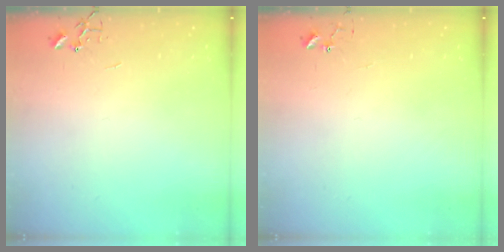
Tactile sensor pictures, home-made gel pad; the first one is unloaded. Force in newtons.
{"total": 4.8, "press": 4.8, "slide": 0.2}